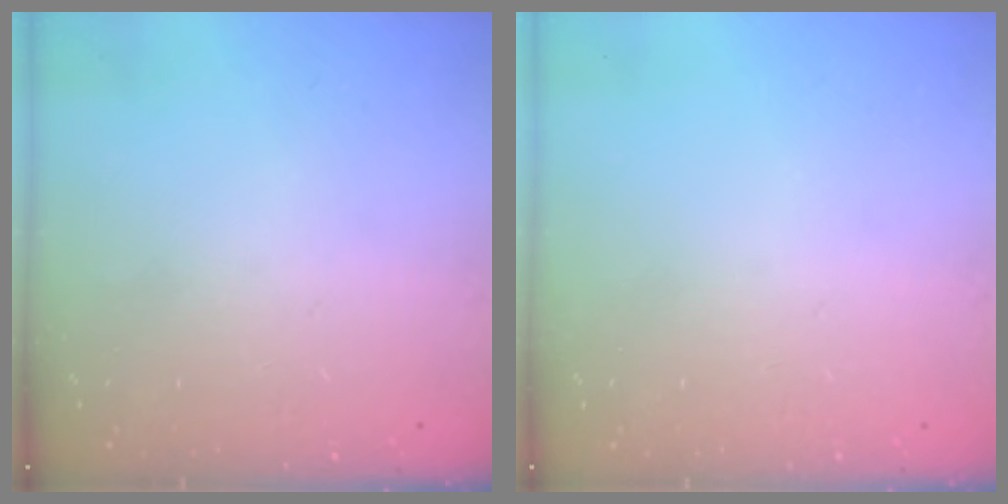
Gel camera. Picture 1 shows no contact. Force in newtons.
{"total": 0.0}